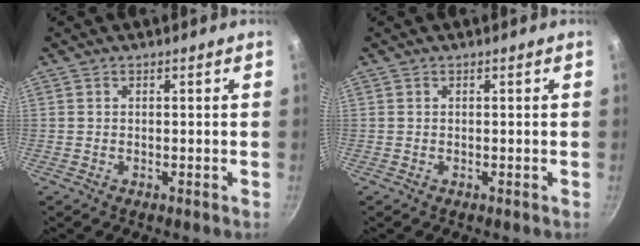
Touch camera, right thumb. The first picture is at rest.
{"total": 0.0}